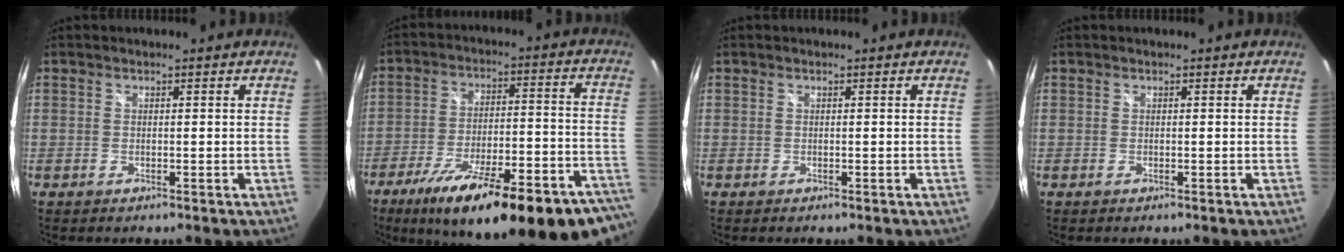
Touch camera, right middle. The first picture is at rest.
{"total": 30.9, "force": [-23.0, 8.0, 19.0], "torque": [-0.270, -0.027, -0.309]}
{"total": 0.0}
{"total": 0.0}